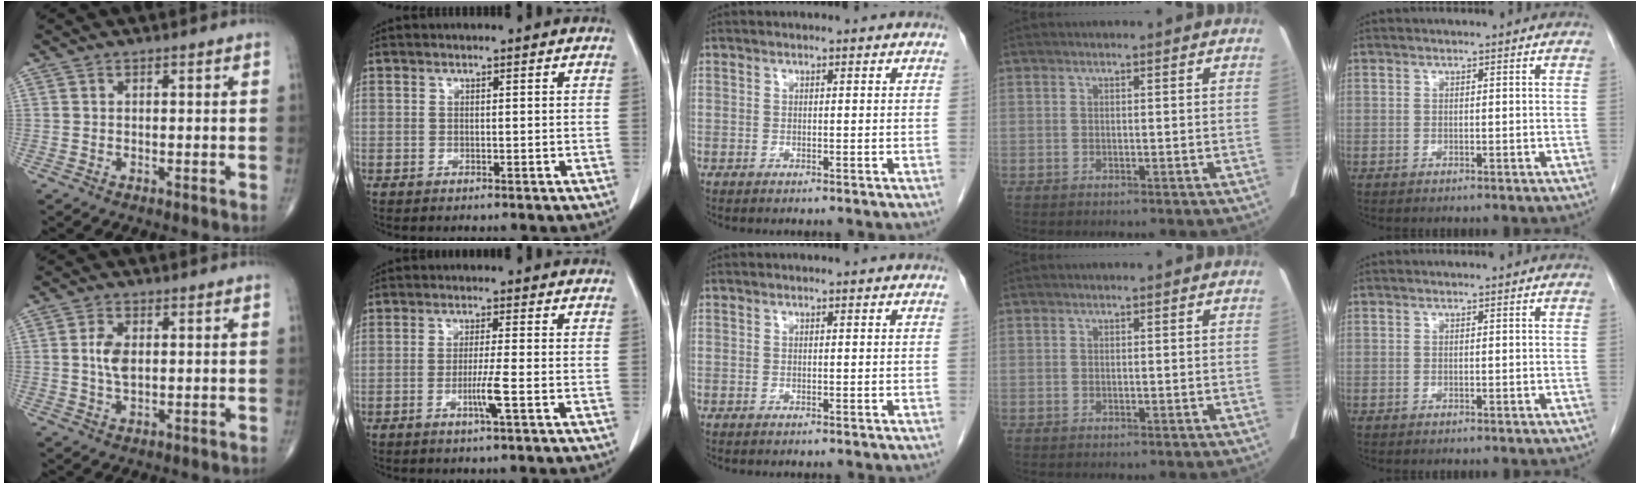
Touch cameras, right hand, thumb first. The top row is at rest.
{"thumb": {"total": 4.8, "force": [0.6, 2.7, 4.0], "torque": [-0.081, -0.002, 0.011]}, "index": {"total": 3.7, "force": [-1.4, -0.7, 3.4], "torque": [-0.069, -0.008, -0.027]}}